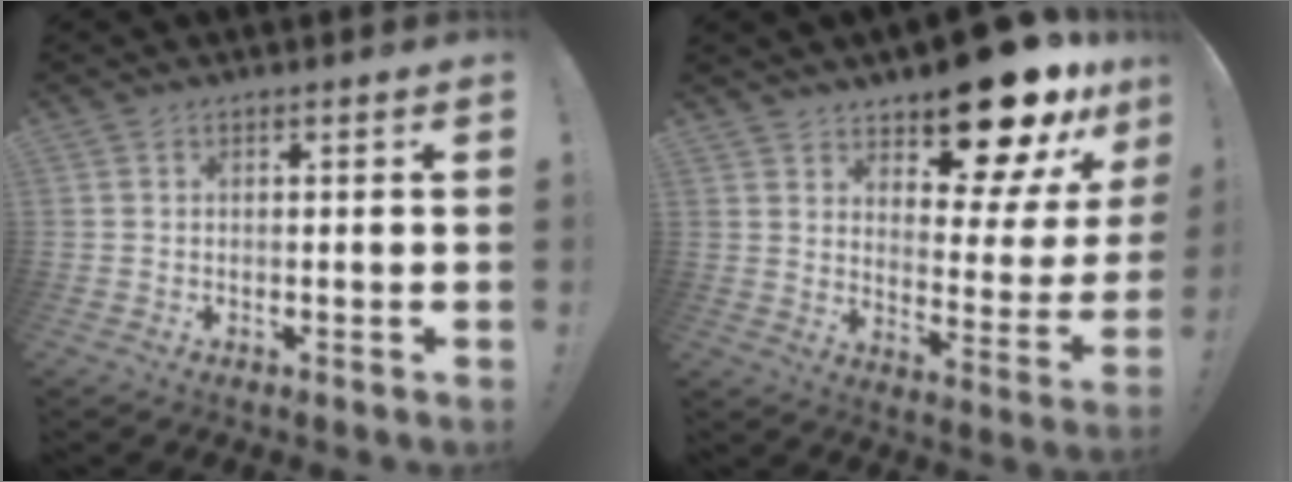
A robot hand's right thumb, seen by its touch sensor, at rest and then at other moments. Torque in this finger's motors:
{"motor_torque": [0.49, 1.13, 0.30, 0.20, 0.30]}